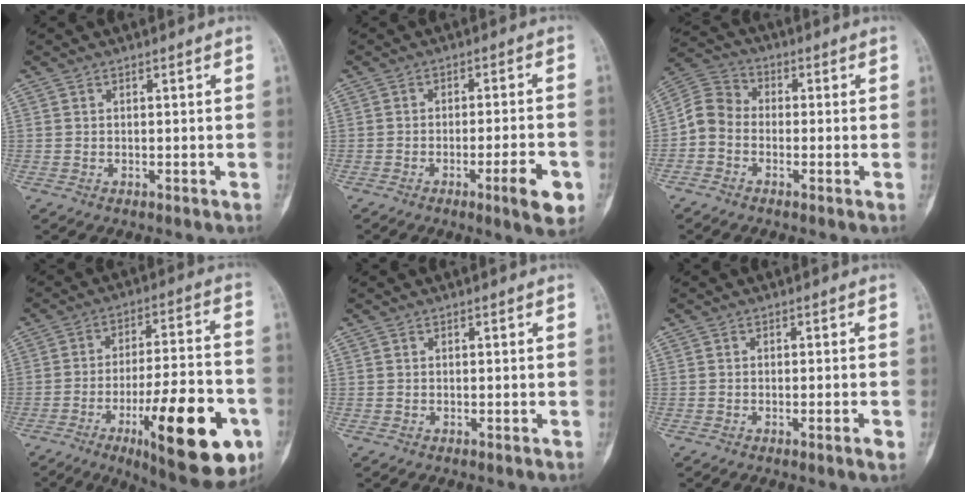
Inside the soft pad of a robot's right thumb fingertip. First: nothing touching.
{"total": 7.7, "force": [-3.3, 1.2, 6.9], "torque": [-0.091, 0.009, -0.044]}
{"total": 6.4, "force": [-1.7, 5.1, 3.4], "torque": [-0.056, 0.025, -0.052]}
{"total": 23.6, "force": [-9.2, 7.0, 20.5], "torque": [-0.268, 0.030, -0.128]}
{"total": 0.0}
{"total": 1.9, "force": [-0.9, 0.1, 1.7], "torque": [-0.026, -0.004, -0.015]}